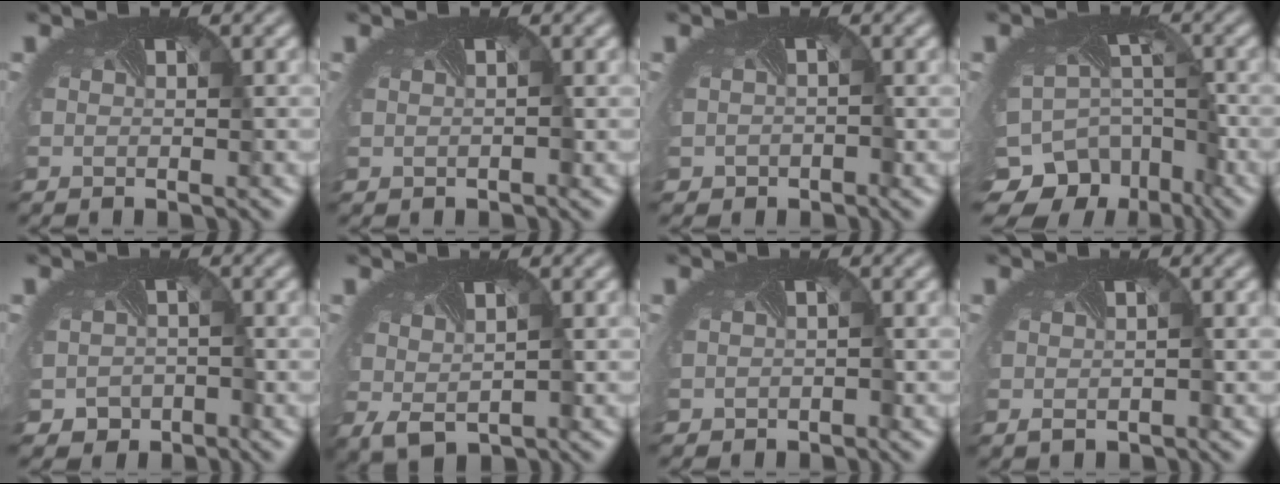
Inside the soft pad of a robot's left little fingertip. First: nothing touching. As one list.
[{"total": 0.8, "force": [0.5, 0.6, -0.1], "torque": [0.003, 0.002, 0.013]}, {"total": 1.5, "force": [-0.3, 1.4, -0.4], "torque": [0.013, -0.004, -0.007]}, {"total": 12.1, "force": [-8.2, 8.3, 3.3], "torque": [-0.075, -0.034, -0.094]}, {"total": 2.7, "force": [-1.1, 2.5, 0.1], "torque": [0.000, -0.013, -0.006]}, {"total": 1.6, "force": [0.1, 1.3, 1.0], "torque": [-0.039, -0.005, 0.008]}, {"total": 1.1, "force": [-0.1, 1.0, -0.5], "torque": [0.017, -0.002, -0.004]}, {"total": 0.9, "force": [0.0, 0.9, 0.1], "torque": [-0.008, 0.000, 0.001]}]